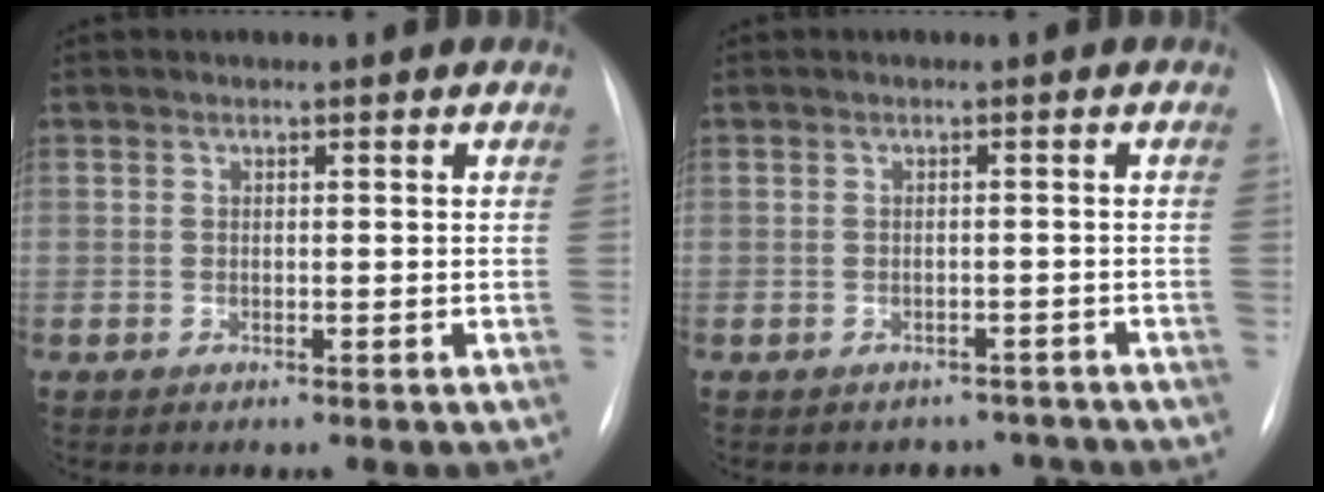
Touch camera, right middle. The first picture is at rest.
{"total": 3.7, "force": [-3.2, 1.7, -0.6], "torque": [0.016, 0.015, -0.040]}